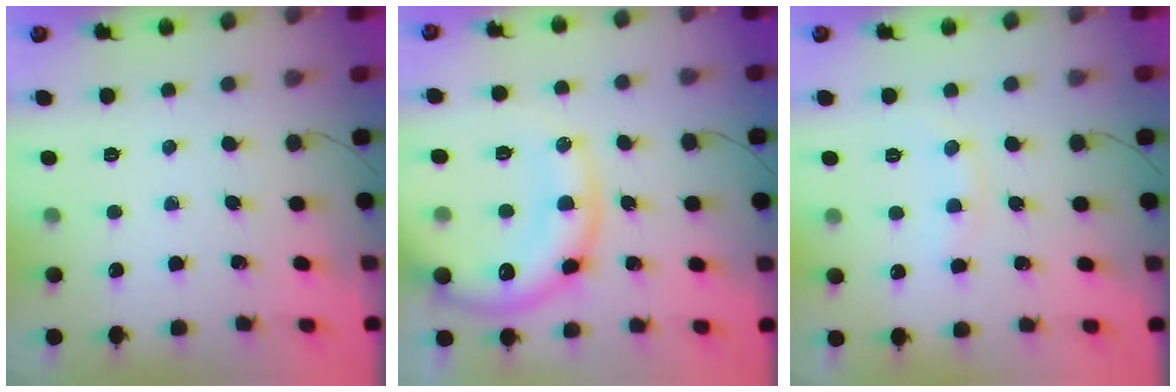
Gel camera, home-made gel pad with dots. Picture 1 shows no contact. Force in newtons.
{"total": 18.3, "press": 18.1, "slide": 2.7}
{"total": 7.4, "press": 7.2, "slide": 1.4}